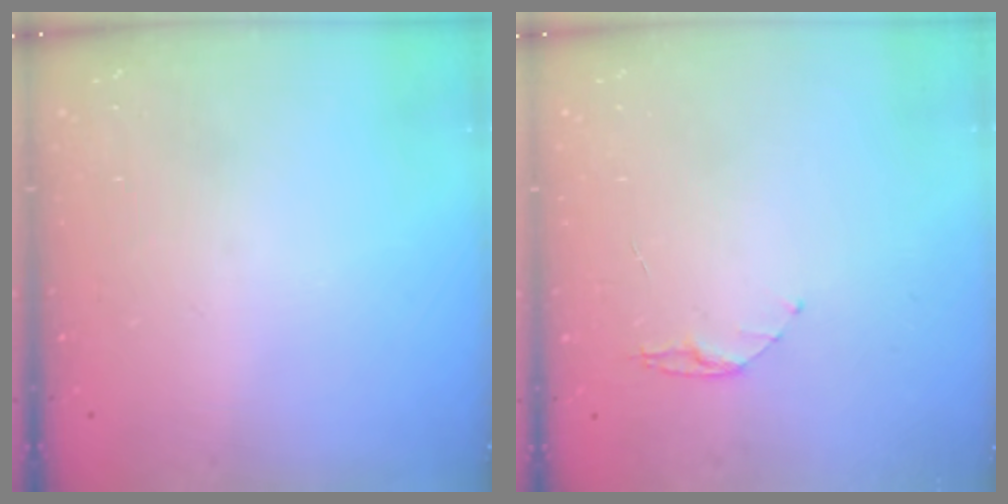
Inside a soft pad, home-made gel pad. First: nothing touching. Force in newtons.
{"total": 4.5, "press": 4.4, "slide": 0.4}